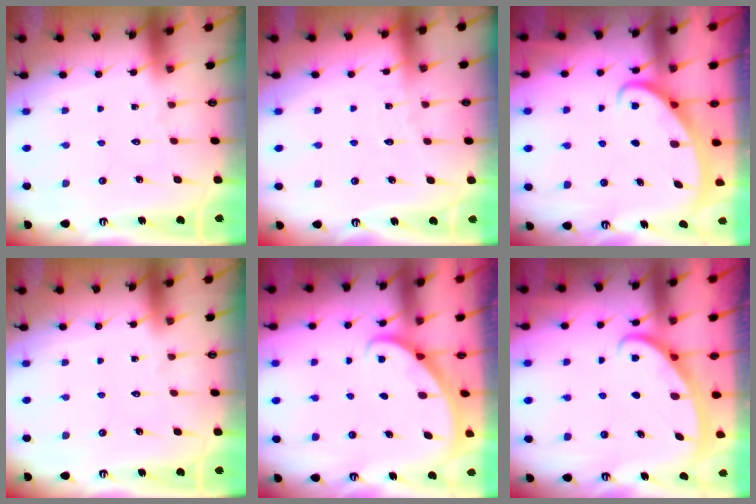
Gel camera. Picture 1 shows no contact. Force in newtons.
{"total": 1.9, "press": 1.9, "slide": 0.2}
{"total": 2.3, "press": 2.3, "slide": 0.3}
{"total": 0.0}
{"total": 2.0, "press": 2.0, "slide": 0.1}
{"total": 2.7, "press": 2.7, "slide": 0.3}